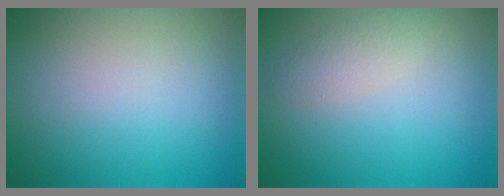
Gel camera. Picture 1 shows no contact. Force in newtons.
{"total": 1.6, "press": 1.6, "slide": 0.1}